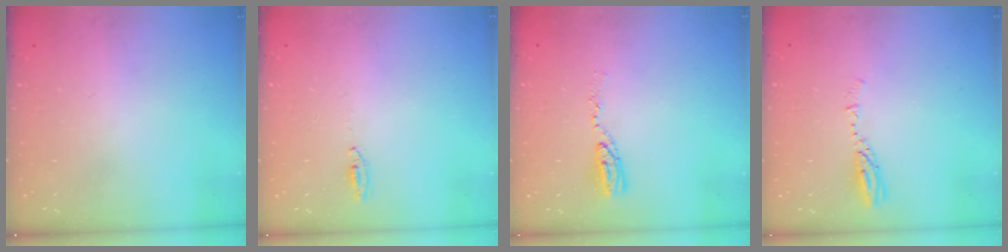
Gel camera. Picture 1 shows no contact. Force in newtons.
{"total": 2.7, "press": 2.5, "slide": 1.0}
{"total": 5.9, "press": 5.9, "slide": 0.5}
{"total": 3.4, "press": 3.4, "slide": 0.2}